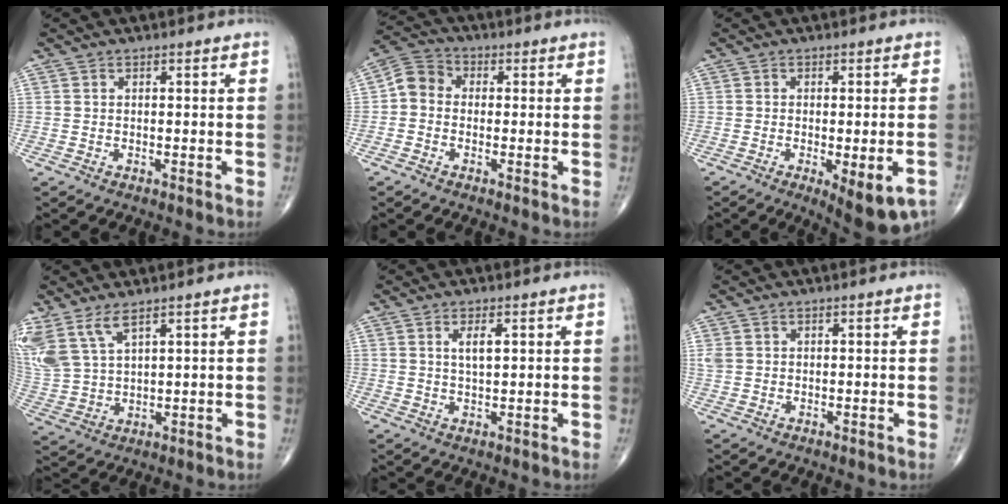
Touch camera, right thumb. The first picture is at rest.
{"total": 5.3, "force": [-0.4, 4.5, 2.8], "torque": [-0.037, 0.018, -0.027]}
{"total": 9.5, "force": [-4.3, 3.0, 7.9], "torque": [-0.102, 0.001, -0.056]}
{"total": 9.9, "force": [6.2, 4.0, 6.6], "torque": [-0.158, -0.017, 0.142]}
{"total": 3.2, "force": [1.2, 1.0, 2.8], "torque": [-0.052, -0.007, 0.022]}
{"total": 1.8, "force": [0.6, 1.4, 0.8], "torque": [-0.021, 0.005, 0.017]}